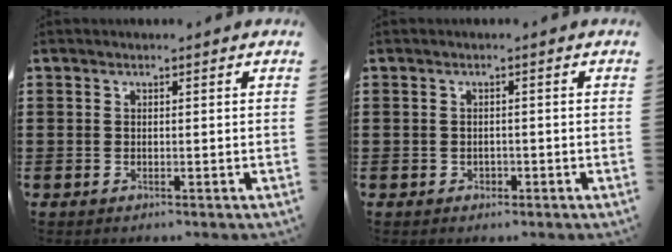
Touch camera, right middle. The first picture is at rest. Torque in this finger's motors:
{"motor_torque": [2.14, 0.00, 0.00, 0.01]}